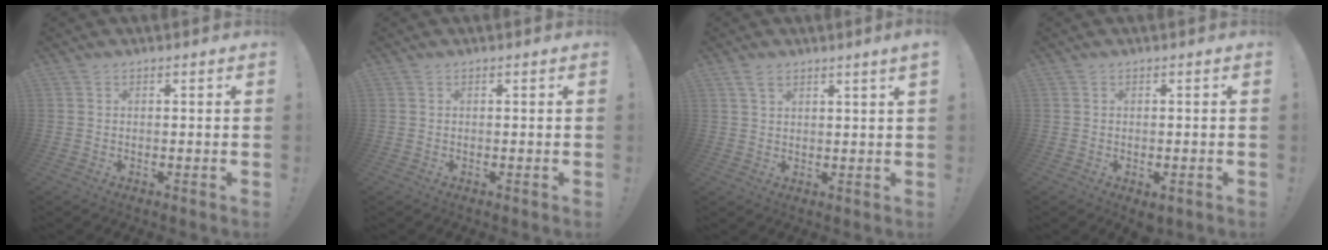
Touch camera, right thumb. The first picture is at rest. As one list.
[{"total": 0.0}, {"total": 3.4, "force": [2.2, 0.1, 2.5], "torque": [-0.045, -0.008, 0.038]}, {"total": 1.6, "force": [-0.5, 1.0, 1.1], "torque": [-0.021, 0.008, -0.004]}]